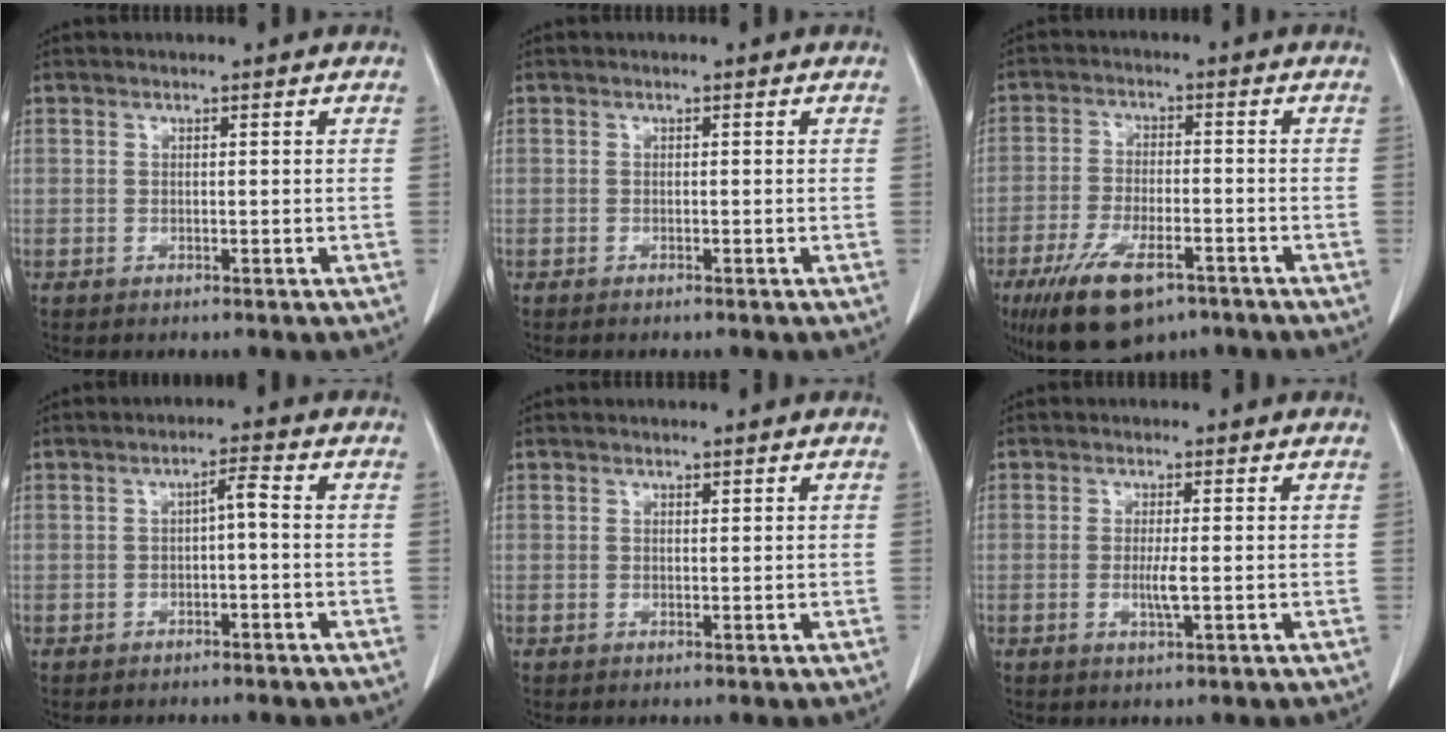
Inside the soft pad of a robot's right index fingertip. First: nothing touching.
{"total": 0.6, "force": [-0.6, 0.0, 0.3], "torque": [-0.010, -0.002, -0.008]}
{"total": 12.3, "force": [-7.8, 4.6, 8.3], "torque": [-0.158, -0.015, -0.128]}
{"total": 2.3, "force": [-0.4, 0.3, 2.2], "torque": [-0.035, 0.007, -0.007]}
{"total": 0.6, "force": [0.5, 0.2, 0.3], "torque": [-0.004, -0.006, 0.007]}
{"total": 2.4, "force": [-0.3, 0.0, 2.4], "torque": [-0.049, -0.006, -0.006]}